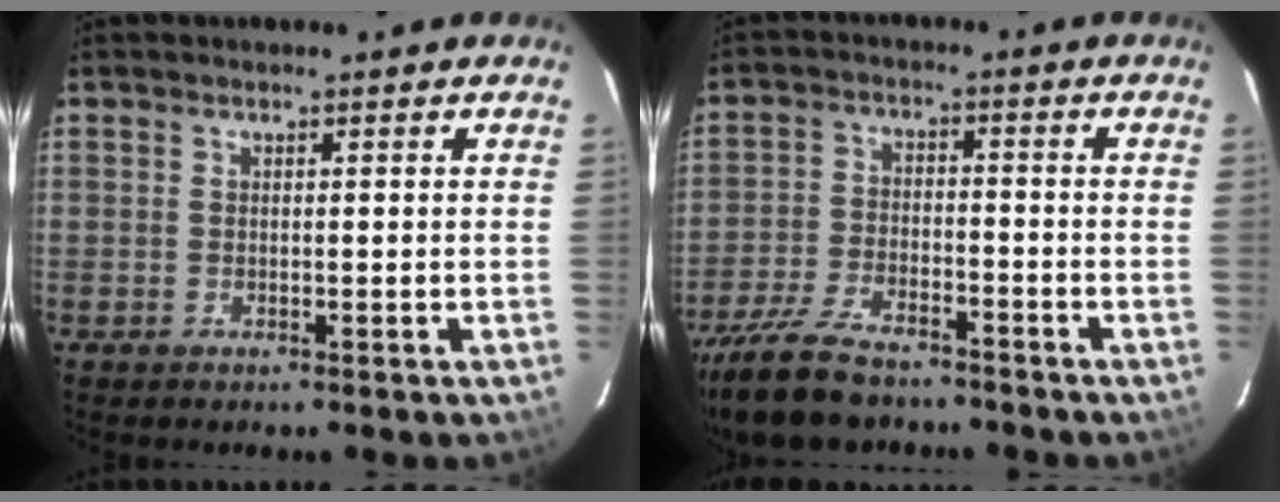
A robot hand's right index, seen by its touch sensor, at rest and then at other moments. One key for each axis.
{"total": 15.1, "fx": -12.0, "fy": 5.8, "fz": 7.1, "tx": -0.172, "ty": -0.015, "tz": -0.217}